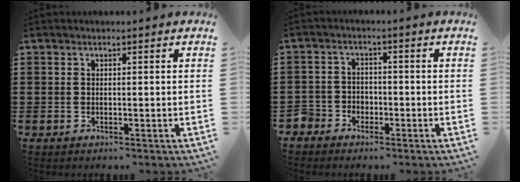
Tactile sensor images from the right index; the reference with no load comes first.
{"total": 2.9, "force": [-1.9, 2.1, 0.2], "torque": [-0.017, 0.004, -0.043]}